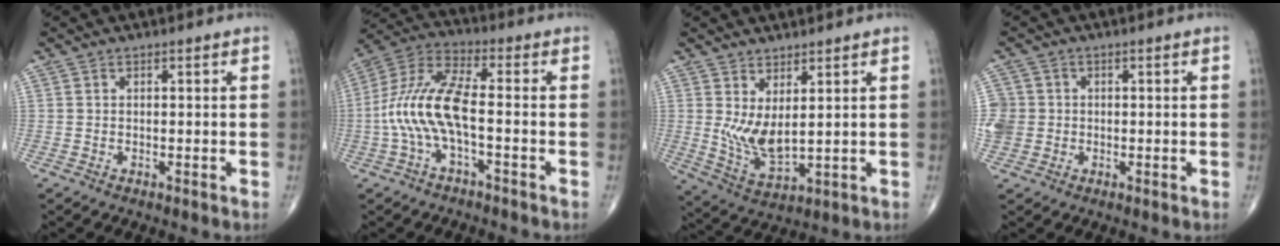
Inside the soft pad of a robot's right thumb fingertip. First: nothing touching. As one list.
[{"total": 12.4, "force": [-2.3, 4.4, 11.3], "torque": [-0.256, 0.042, -0.050]}, {"total": 7.4, "force": [2.0, 3.0, 6.5], "torque": [-0.122, -0.034, 0.049]}, {"total": 5.8, "force": [-0.2, 5.6, 1.6], "torque": [-0.031, 0.014, 0.000]}]